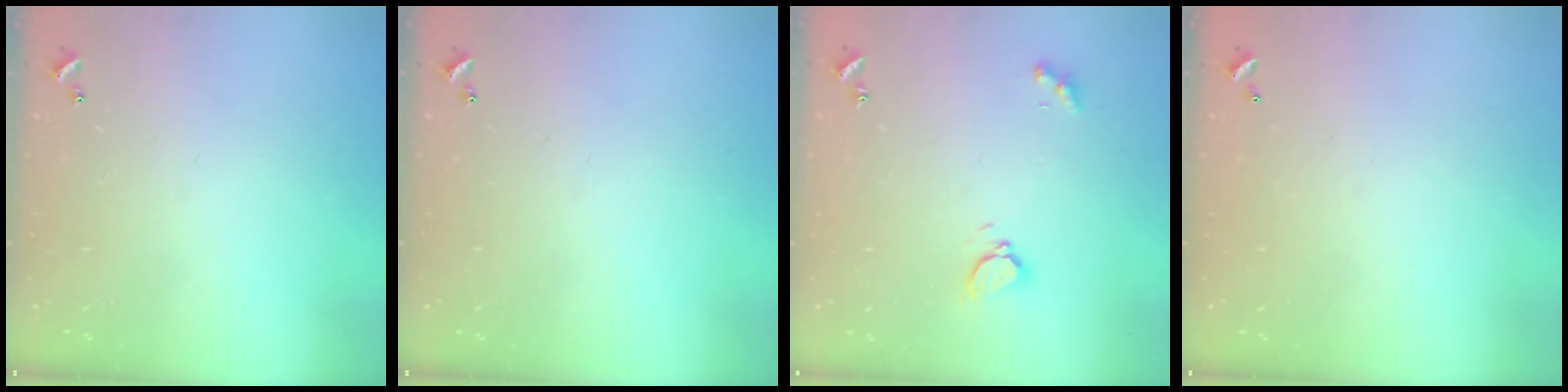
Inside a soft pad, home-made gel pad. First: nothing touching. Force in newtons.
{"total": 0.0}
{"total": 3.4, "press": 3.3, "slide": 0.4}
{"total": 2.9, "press": 2.9, "slide": 0.1}